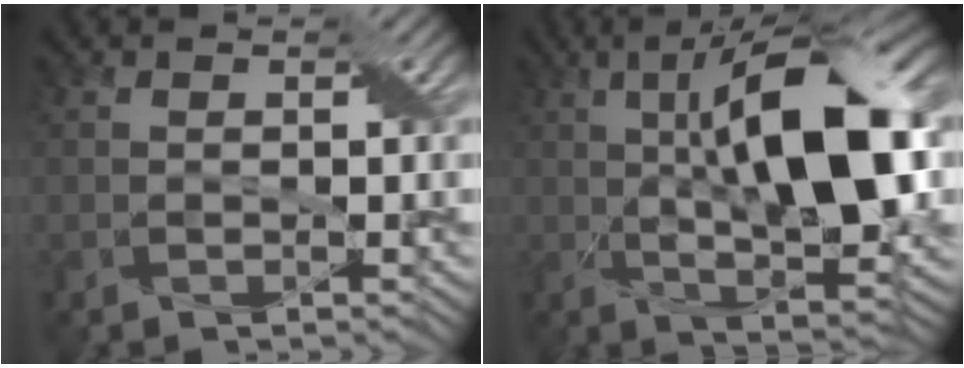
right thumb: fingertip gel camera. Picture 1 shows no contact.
{"total": 15.5, "force": [1.8, 5.4, 14.4], "torque": [-0.226, 0.020, 0.018]}